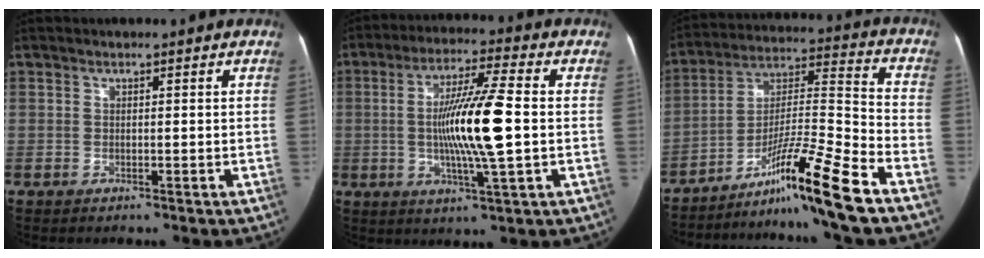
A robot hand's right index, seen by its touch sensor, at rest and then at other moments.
{"total": 13.4, "force": [-0.5, 0.8, 13.4], "torque": [-0.247, 0.002, -0.010]}
{"total": 16.5, "force": [-11.4, -1.6, 11.8], "torque": [-0.214, -0.001, -0.192]}